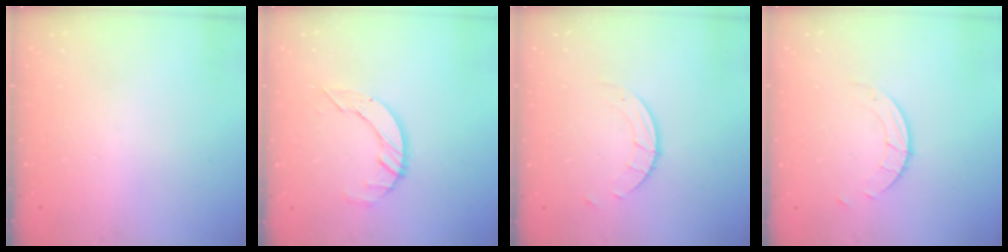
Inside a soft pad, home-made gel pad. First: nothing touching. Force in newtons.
{"total": 5.7, "press": 5.7, "slide": 0.6}
{"total": 2.7, "press": 2.7, "slide": 0.3}
{"total": 2.7, "press": 2.7, "slide": 0.3}